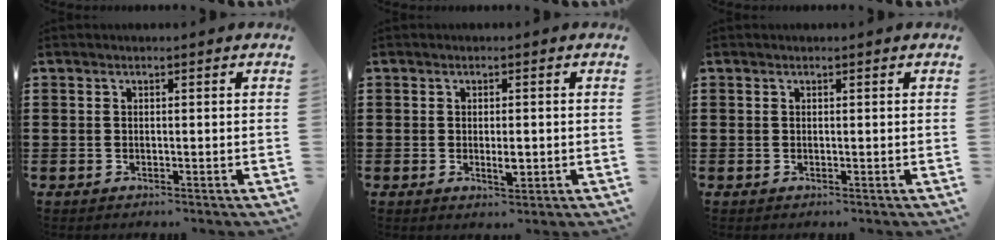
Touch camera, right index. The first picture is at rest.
{"total": 2.3, "force": [-0.3, 0.8, 2.2], "torque": [-0.039, 0.000, -0.005]}
{"total": 0.0}